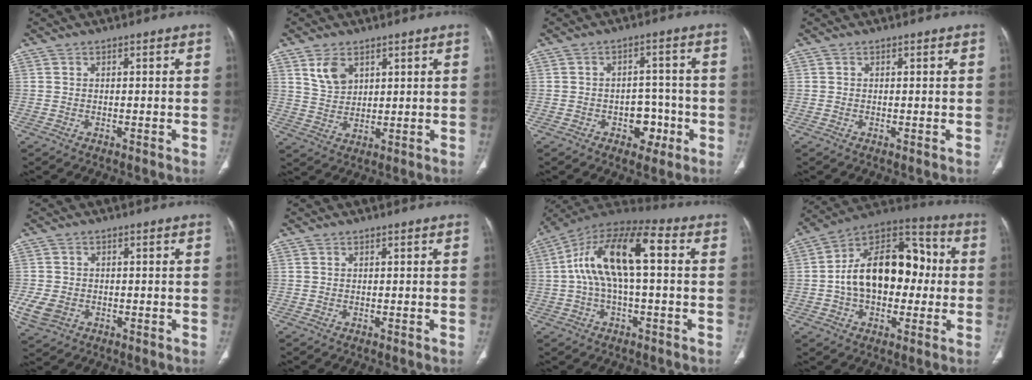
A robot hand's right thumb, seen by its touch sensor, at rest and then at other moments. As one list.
[{"total": 5.6, "force": [3.0, 3.5, 3.0], "torque": [-0.044, -0.018, 0.067]}, {"total": 6.1, "force": [-2.4, 4.5, 3.5], "torque": [-0.013, 0.025, -0.029]}, {"total": 0.0}, {"total": 5.5, "force": [-1.5, 4.3, 3.1], "torque": [-0.069, 0.002, -0.019]}, {"total": 0.0}, {"total": 15.6, "force": [1.6, 6.5, 14.1], "torque": [-0.267, 0.049, 0.020]}, {"total": 20.5, "force": [-0.1, 13.2, 15.6], "torque": [-0.215, 0.042, -0.006]}]